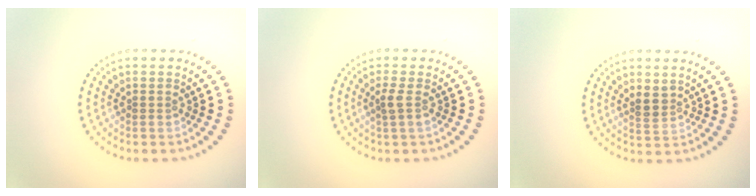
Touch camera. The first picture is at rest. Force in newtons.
{"total": 1.3, "press": 1.0, "slide": 0.7}
{"total": 1.6, "press": 1.4, "slide": 0.8}